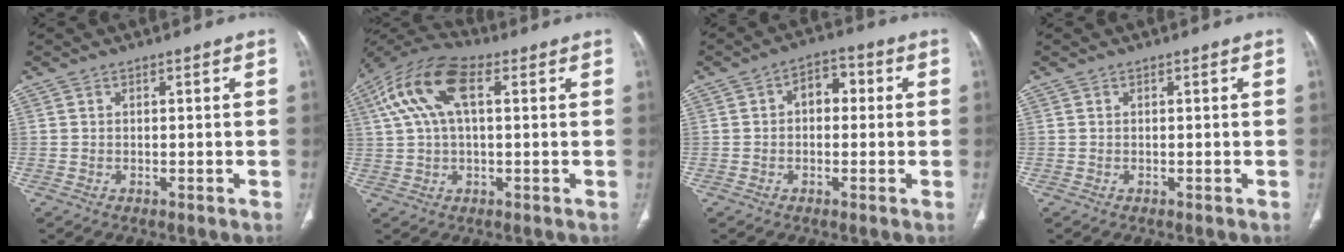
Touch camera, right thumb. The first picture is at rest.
{"total": 13.3, "force": [3.9, 6.3, 11.1], "torque": [-0.233, 0.036, 0.068]}
{"total": 5.4, "force": [0.5, 3.7, 3.9], "torque": [-0.036, 0.019, -0.002]}
{"total": 0.0}